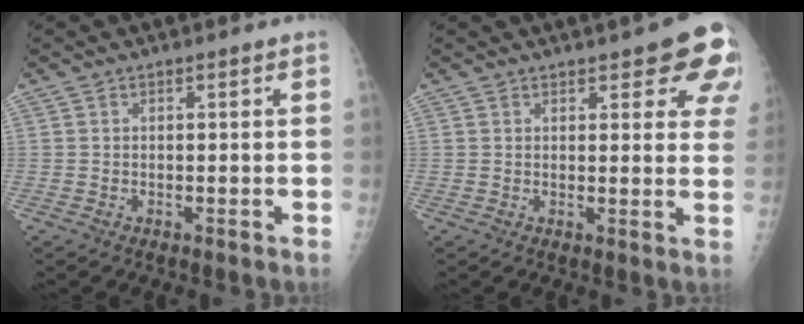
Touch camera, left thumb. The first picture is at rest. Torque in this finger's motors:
{"motor_torque": [-0.03, 0.30, -0.10, -0.37, 0.03]}